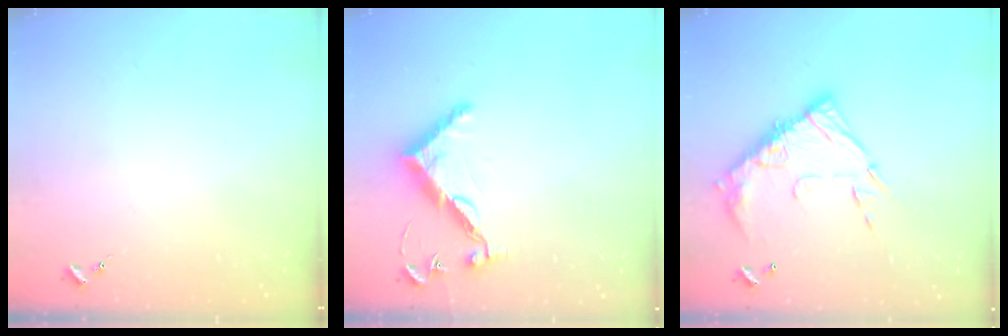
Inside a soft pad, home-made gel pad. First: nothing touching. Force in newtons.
{"total": 10.2, "press": 10.2, "slide": 0.4}
{"total": 16.0, "press": 15.9, "slide": 1.4}